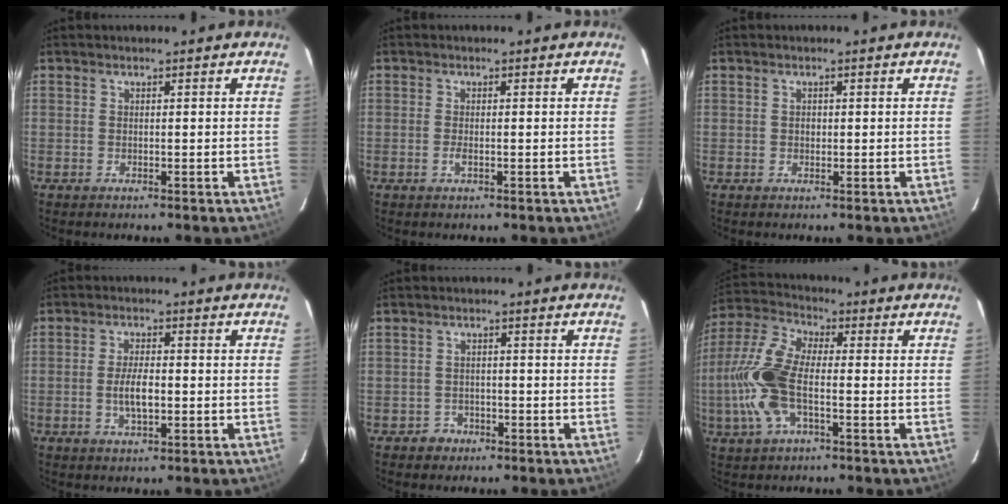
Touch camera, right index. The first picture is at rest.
{"total": 1.4, "force": [-0.5, 0.4, 1.2], "torque": [-0.026, -0.002, -0.009]}
{"total": 0.8, "force": [0.1, 0.7, 0.3], "torque": [-0.004, 0.003, 0.002]}
{"total": 5.0, "force": [-1.0, 1.7, 4.5], "torque": [-0.089, -0.002, -0.016]}
{"total": 3.1, "force": [-1.6, 2.7, 0.0], "torque": [-0.006, 0.013, -0.023]}
{"total": 13.9, "force": [-2.5, 6.2, 12.1], "torque": [-0.277, 0.009, -0.057]}